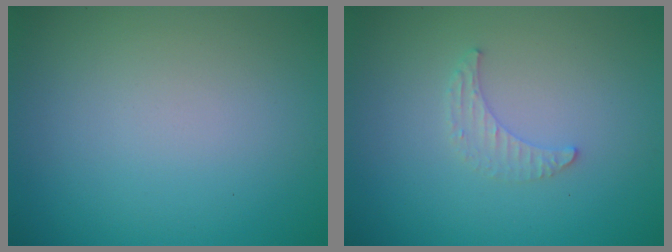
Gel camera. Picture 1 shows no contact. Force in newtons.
{"total": 1.3, "press": 1.3, "slide": 0.4}